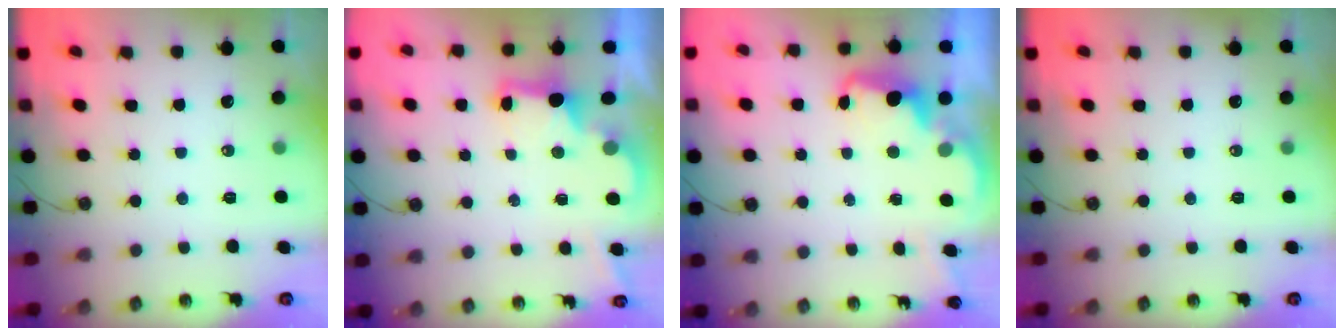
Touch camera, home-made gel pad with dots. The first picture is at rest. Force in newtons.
{"total": 2.3, "press": 2.2, "slide": 0.7}
{"total": 2.7, "press": 2.6, "slide": 0.7}
{"total": 0.0}